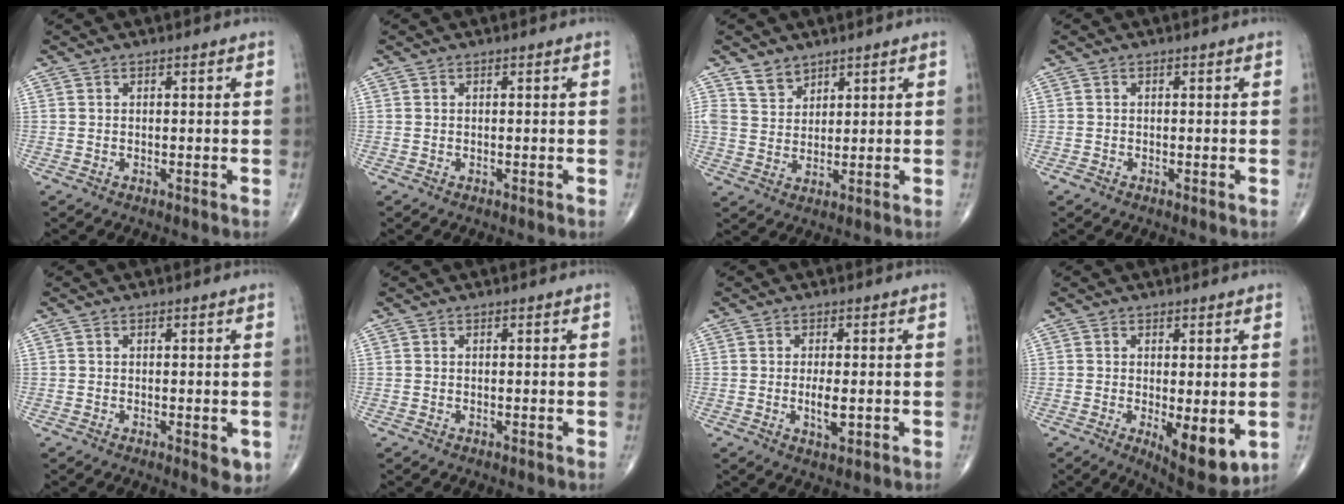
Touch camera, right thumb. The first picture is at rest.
{"total": 0.0}
{"total": 4.3, "force": [3.3, 2.6, 0.8], "torque": [0.007, -0.028, 0.066]}
{"total": 0.7, "force": [-0.4, 0.4, 0.4], "torque": [-0.008, -0.002, -0.010]}
{"total": 3.2, "force": [-0.8, 1.3, 2.8], "torque": [-0.025, -0.006, -0.009]}
{"total": 0.0}
{"total": 3.8, "force": [-0.5, 1.4, 3.5], "torque": [-0.064, -0.007, -0.008]}
{"total": 9.3, "force": [-2.1, 3.5, 8.4], "torque": [-0.113, -0.024, -0.021]}